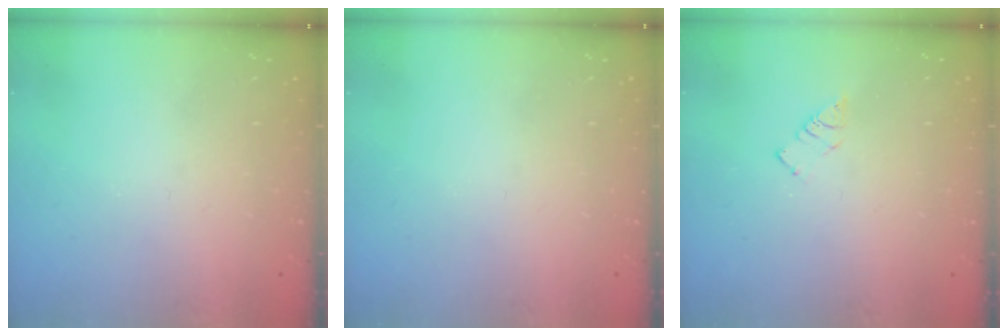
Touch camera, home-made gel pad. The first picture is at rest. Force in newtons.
{"total": 0.0}
{"total": 3.0, "press": 3.0, "slide": 0.4}